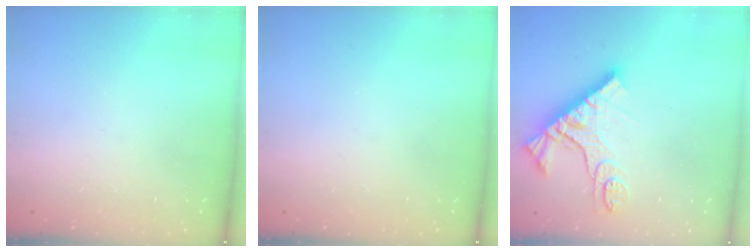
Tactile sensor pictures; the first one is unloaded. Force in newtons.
{"total": 0.0}
{"total": 13.6, "press": 13.5, "slide": 1.5}